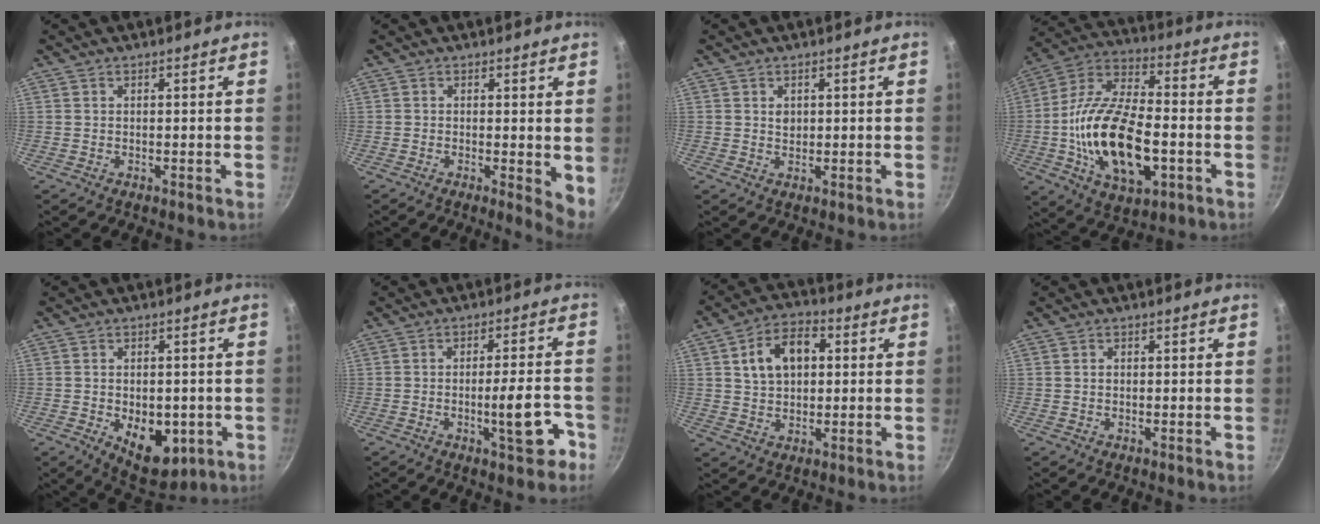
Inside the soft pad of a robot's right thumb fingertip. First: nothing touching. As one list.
[{"total": 4.5, "force": [0.1, 1.6, 4.2], "torque": [-0.052, -0.012, 0.000]}, {"total": 1.7, "force": [0.5, 1.4, 0.9], "torque": [-0.009, -0.004, 0.008]}, {"total": 22.3, "force": [-4.3, 11.4, 18.7], "torque": [-0.336, 0.026, -0.082]}, {"total": 11.0, "force": [-2.7, 6.8, 8.2], "torque": [-0.076, -0.006, -0.021]}, {"total": 9.0, "force": [-3.6, 3.5, 7.5], "torque": [-0.070, 0.030, -0.042]}, {"total": 11.0, "force": [2.6, 7.5, 7.6], "torque": [-0.103, 0.015, 0.037]}, {"total": 1.1, "force": [0.1, 0.9, 0.6], "torque": [-0.009, 0.005, 0.002]}]